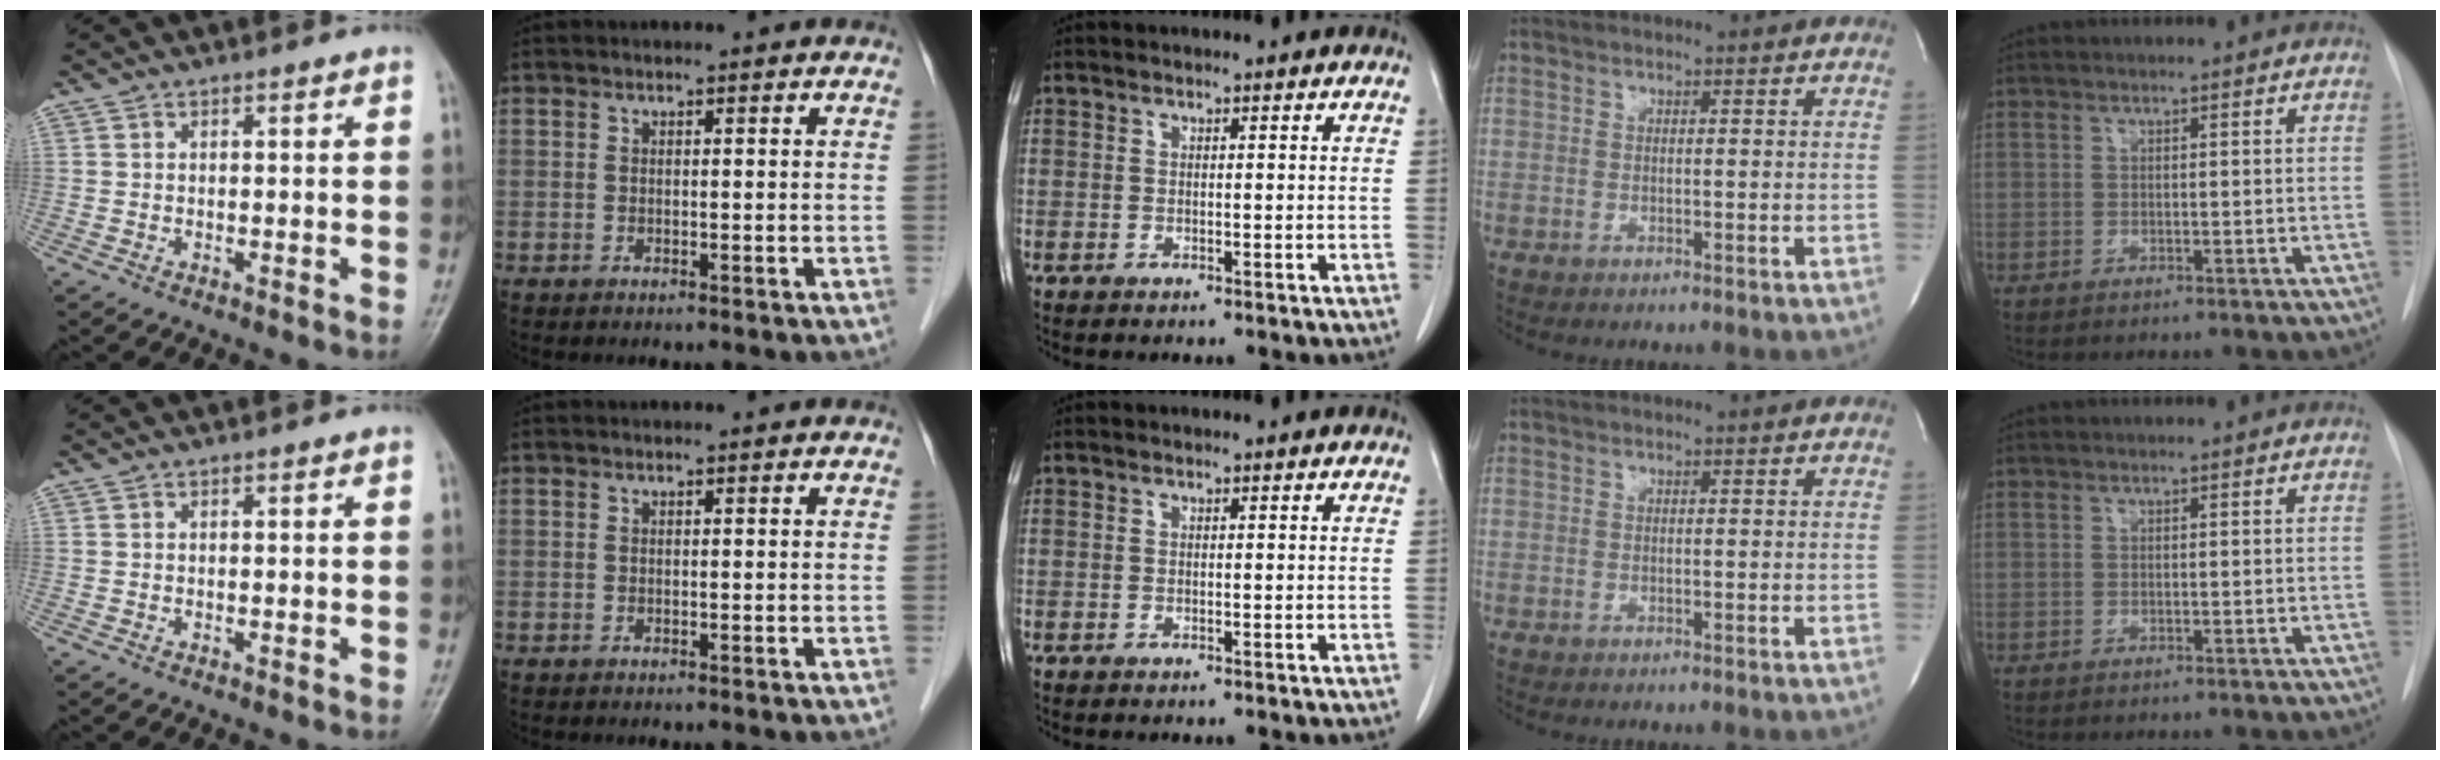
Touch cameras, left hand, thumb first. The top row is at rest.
{}